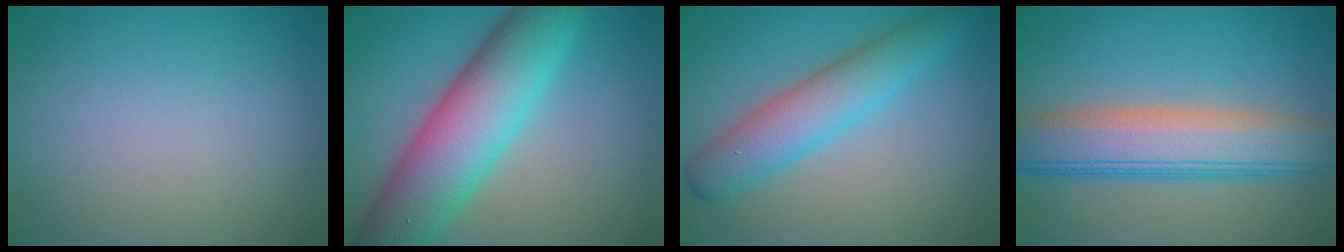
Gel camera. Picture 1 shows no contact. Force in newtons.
{"total": 10.6, "press": 10.6, "slide": 0.2}
{"total": 5.3, "press": 5.3, "slide": 0.0}
{"total": 8.0, "press": 8.0, "slide": 0.5}